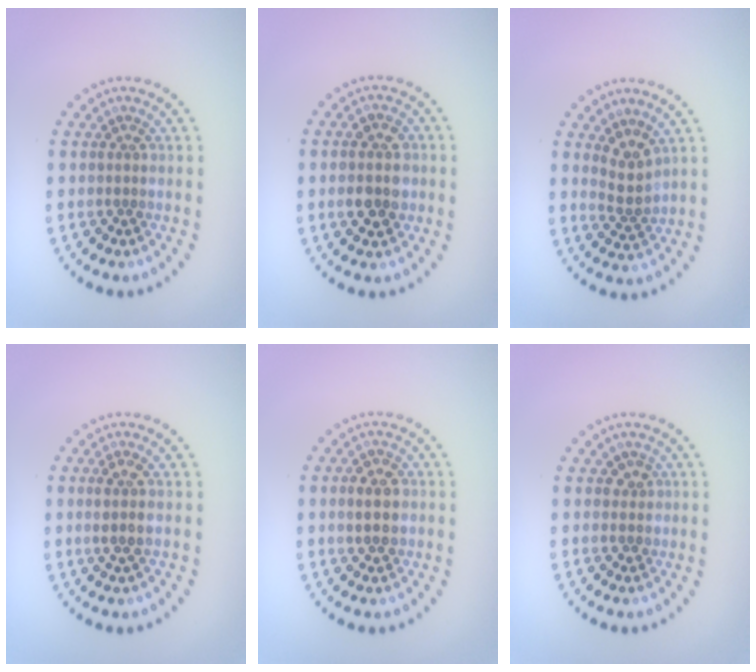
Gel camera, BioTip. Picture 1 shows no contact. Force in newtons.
{"total": 3.8, "press": 3.7, "slide": 0.2}
{"total": 2.4, "press": 1.8, "slide": 1.6}
{"total": 1.7, "press": 1.4, "slide": 0.9}
{"total": 2.8, "press": 2.8, "slide": 0.1}
{"total": 0.9, "press": 0.8, "slide": 0.5}